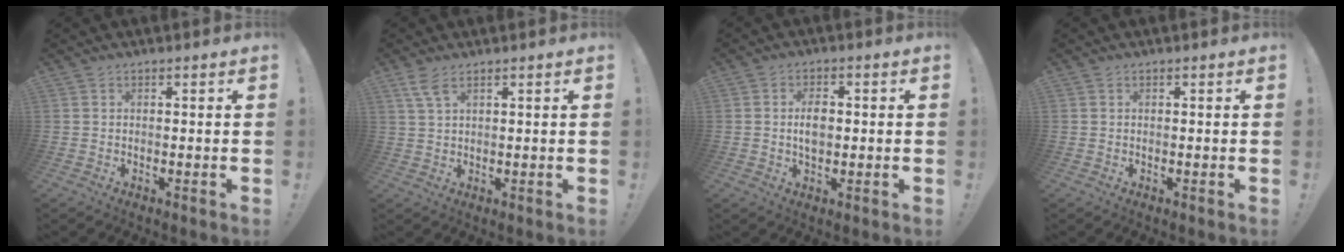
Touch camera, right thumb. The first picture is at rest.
{"total": 4.4, "force": [2.6, 1.2, 3.3], "torque": [-0.071, -0.005, 0.048]}
{"total": 5.1, "force": [0.1, 3.2, 3.9], "torque": [-0.065, 0.002, -0.002]}
{"total": 0.0}